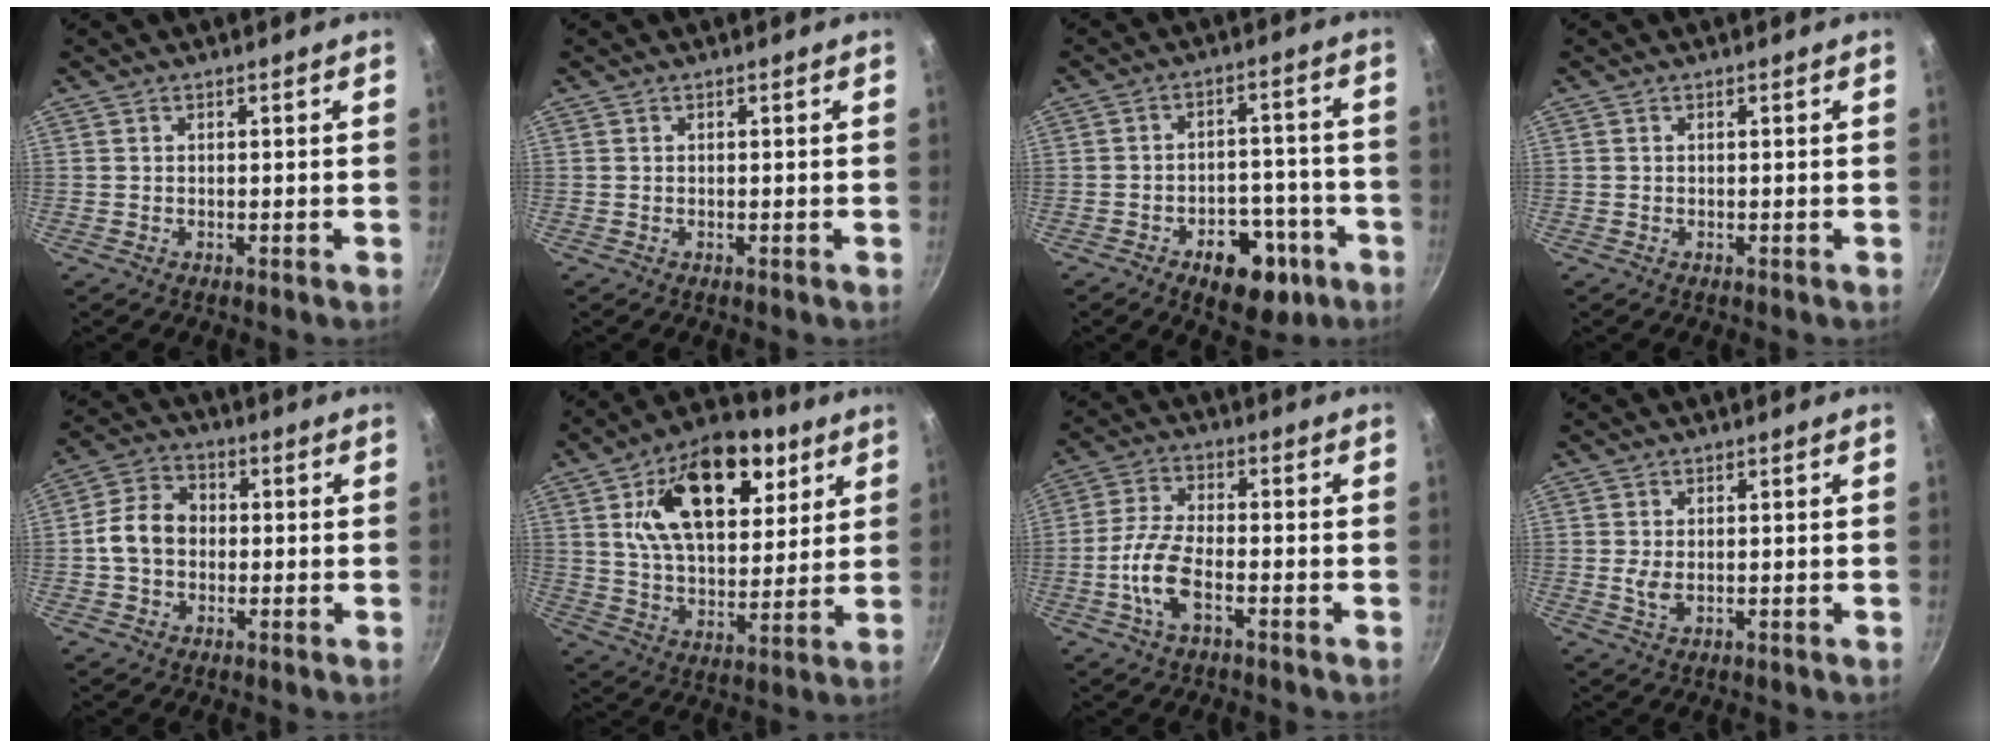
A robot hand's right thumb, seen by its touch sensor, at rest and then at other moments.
{"total": 0.0}
{"total": 11.6, "force": [-6.0, 6.8, 7.3], "torque": [-0.064, 0.046, -0.078]}
{"total": 0.0}
{"total": 8.4, "force": [-0.5, 6.7, 5.1], "torque": [-0.083, 0.027, -0.019]}
{"total": 22.1, "force": [8.7, 12.4, 16.1], "torque": [-0.223, -0.016, 0.142]}
{"total": 8.5, "force": [-3.0, 3.8, 7.0], "torque": [-0.149, 0.022, -0.059]}
{"total": 2.0, "force": [0.1, 1.0, 1.8], "torque": [-0.041, -0.006, 0.008]}